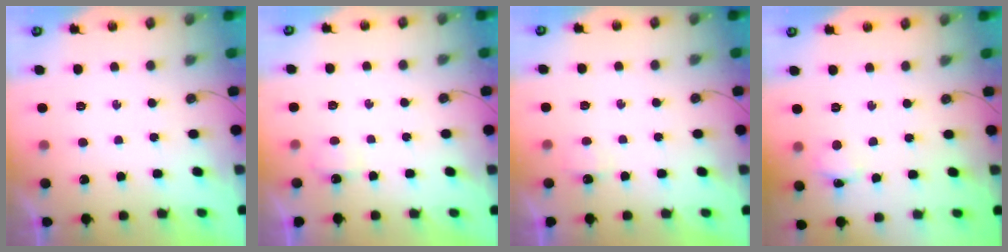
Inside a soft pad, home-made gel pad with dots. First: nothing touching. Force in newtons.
{"total": 3.0, "press": 2.9, "slide": 0.5}
{"total": 2.5, "press": 2.4, "slide": 0.5}
{"total": 3.0, "press": 3.0, "slide": 0.4}